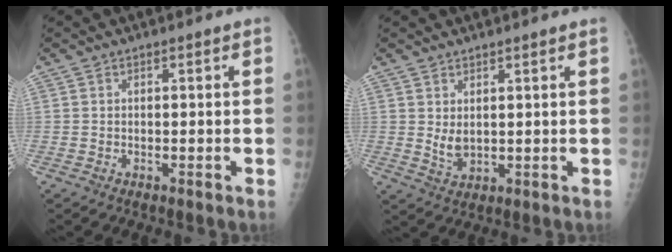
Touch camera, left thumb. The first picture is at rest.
{"total": 3.8, "force": [1.7, 1.7, 2.9], "torque": [-0.049, -0.019, 0.037]}